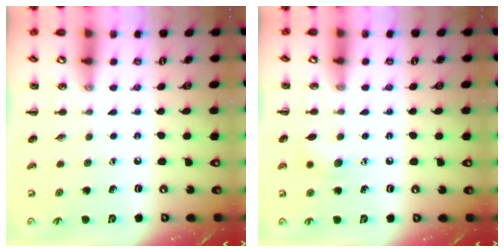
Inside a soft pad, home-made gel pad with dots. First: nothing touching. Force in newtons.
{"total": 7.2, "press": 7.0, "slide": 1.6}